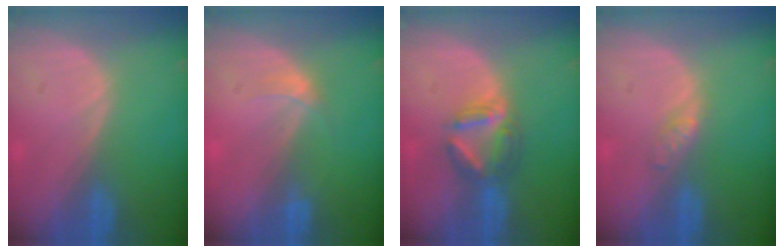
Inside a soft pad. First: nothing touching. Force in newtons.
{"total": 1.7, "press": 1.7, "slide": 0.2}
{"total": 5.9, "press": 5.4, "slide": 2.5}
{"total": 2.0, "press": 2.0, "slide": 0.1}